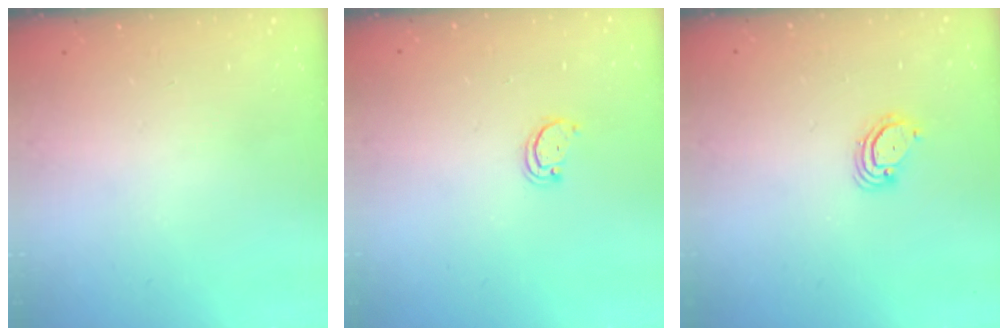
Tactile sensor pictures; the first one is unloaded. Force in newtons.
{"total": 2.1, "press": 2.1, "slide": 0.2}
{"total": 3.2, "press": 3.2, "slide": 0.2}